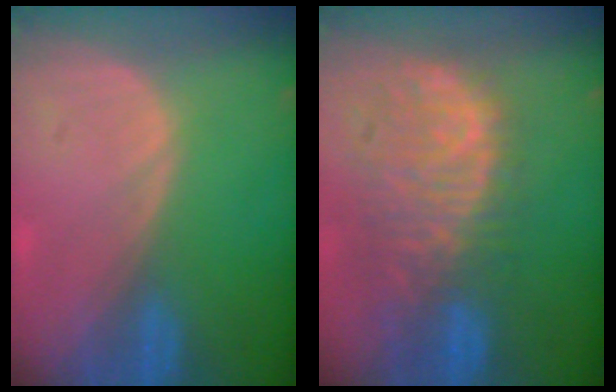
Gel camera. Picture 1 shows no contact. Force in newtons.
{"total": 11.3, "press": 9.7, "slide": 5.8}